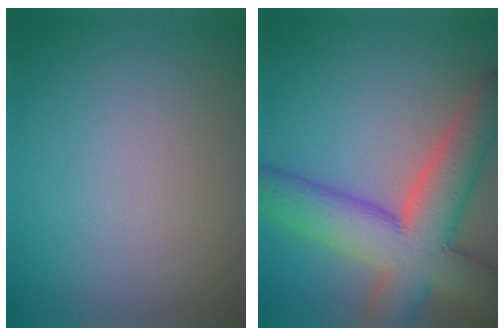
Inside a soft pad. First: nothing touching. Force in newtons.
{"total": 10.8, "press": 10.7, "slide": 0.8}